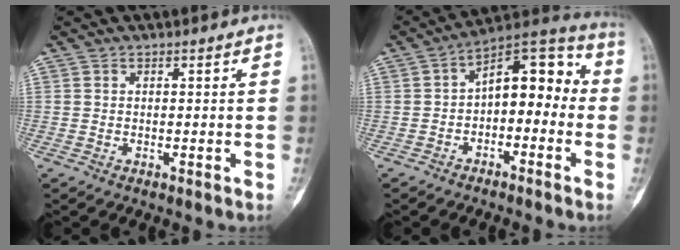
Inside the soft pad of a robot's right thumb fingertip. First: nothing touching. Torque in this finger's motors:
{"motor_torque": [0.46, 1.67, 0.51, -0.74, 0.27]}